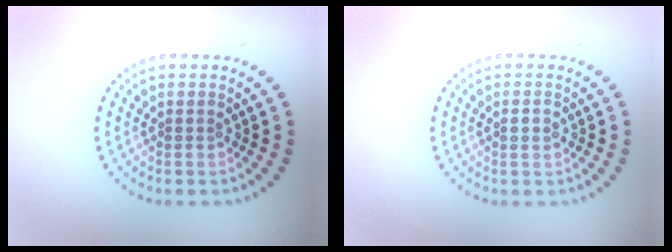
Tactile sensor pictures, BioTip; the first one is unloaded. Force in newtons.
{"total": 1.0, "press": 1.0, "slide": 0.3}